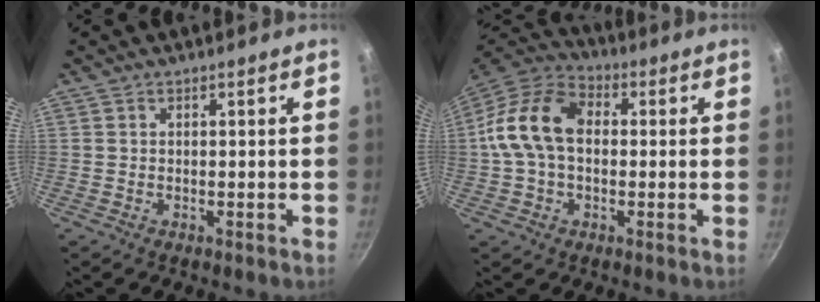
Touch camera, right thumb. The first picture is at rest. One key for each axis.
{"total": 14.1, "fx": 0.7, "fy": 9.9, "fz": 10.0, "tx": -0.163, "ty": 0.032, "tz": -0.006}